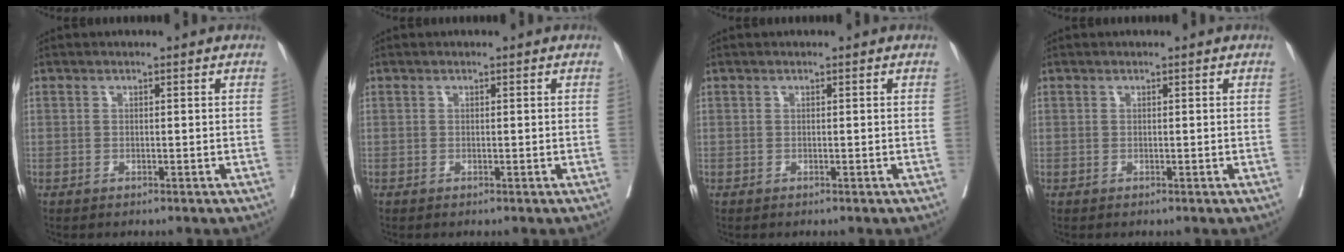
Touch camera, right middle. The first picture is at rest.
{"total": 0.0}
{"total": 0.0}
{"total": 0.0}